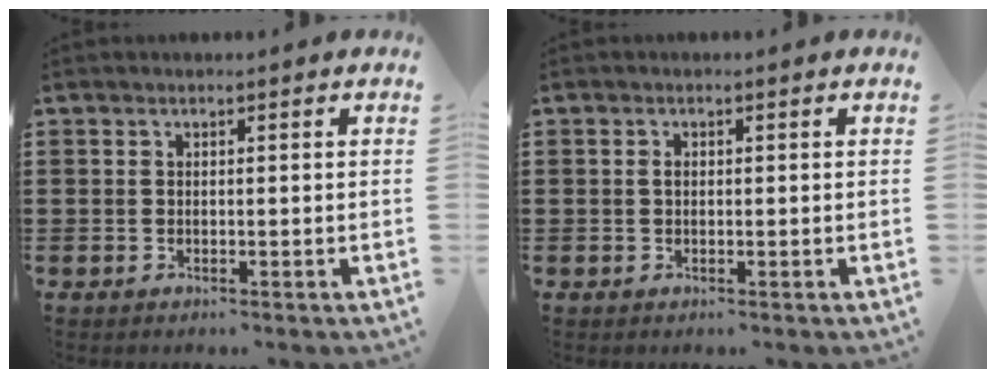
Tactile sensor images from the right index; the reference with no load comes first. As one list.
[{"total": 0.9, "force": [0.0, 0.5, 0.7], "torque": [-0.015, 0.001, 0.001]}]